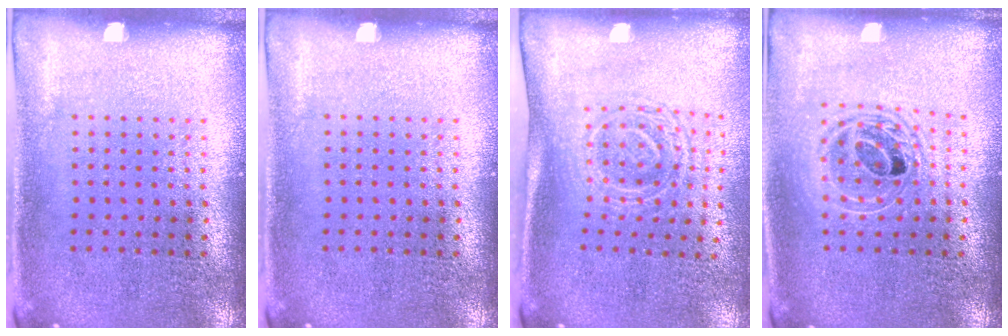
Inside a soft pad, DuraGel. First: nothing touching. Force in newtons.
{"total": 0.0}
{"total": 1.7, "press": 1.3, "slide": 1.1}
{"total": 1.7, "press": 1.4, "slide": 0.9}